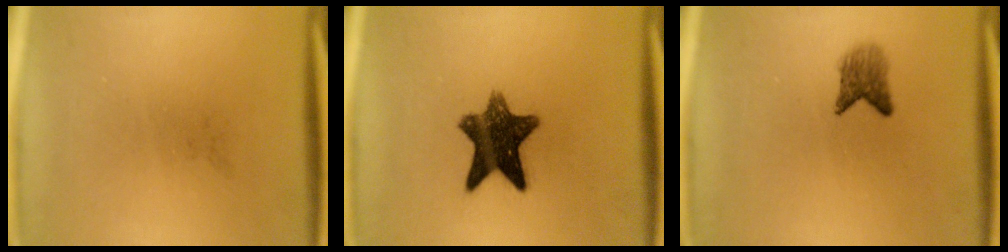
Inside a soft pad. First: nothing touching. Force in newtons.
{"total": 10.9}
{"total": 2.8}